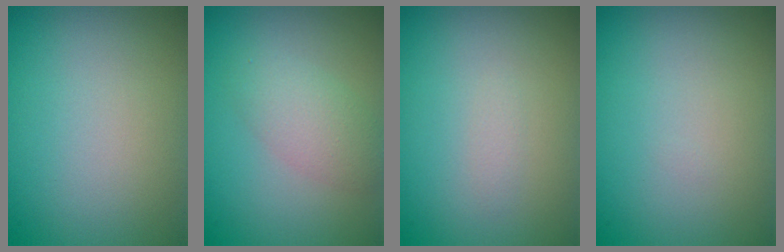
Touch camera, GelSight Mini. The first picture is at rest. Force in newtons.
{"total": 2.8, "press": 2.8, "slide": 0.1}
{"total": 0.6, "press": 0.6, "slide": 0.0}
{"total": 0.0}